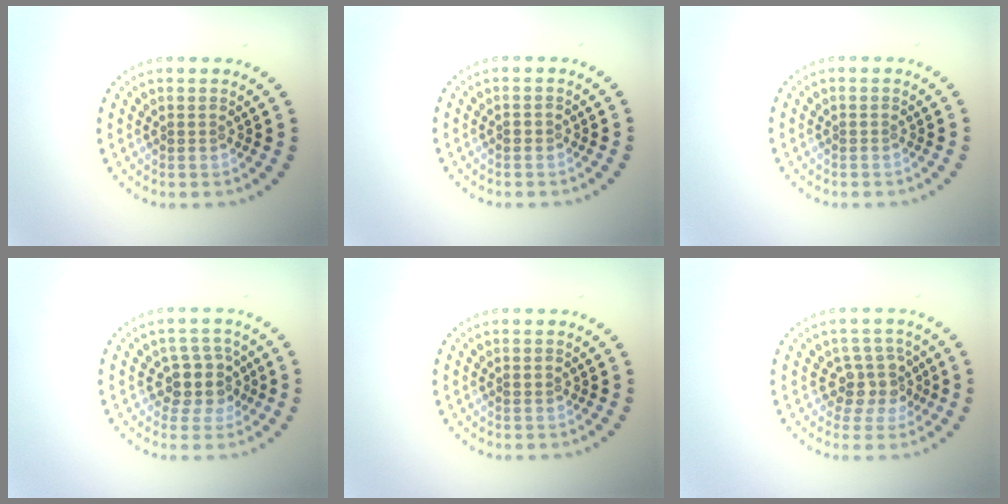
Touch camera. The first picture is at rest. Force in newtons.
{"total": 0.8, "press": 0.8, "slide": 0.1}
{"total": 0.0}
{"total": 2.9, "press": 2.5, "slide": 1.5}
{"total": 0.5, "press": 0.5, "slide": 0.1}
{"total": 3.1, "press": 2.4, "slide": 2.0}